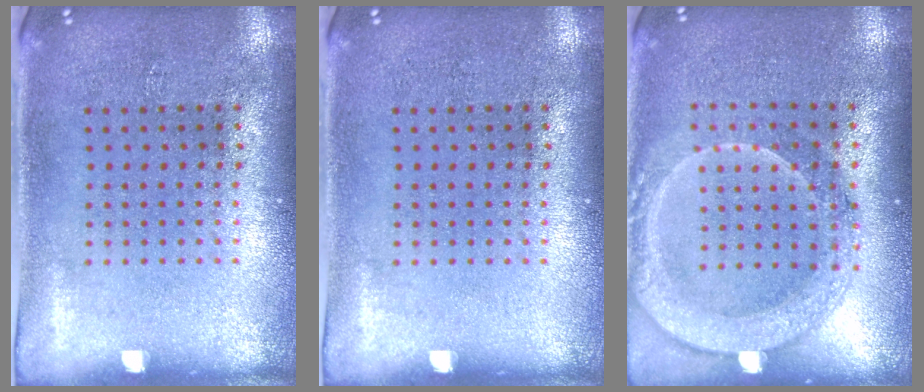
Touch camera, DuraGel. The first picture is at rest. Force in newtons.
{"total": 0.0}
{"total": 1.9, "press": 1.8, "slide": 0.6}